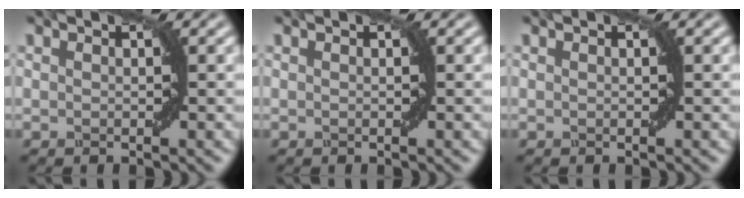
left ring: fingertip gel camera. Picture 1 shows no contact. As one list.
[{"total": 0.0}, {"total": 0.0}]